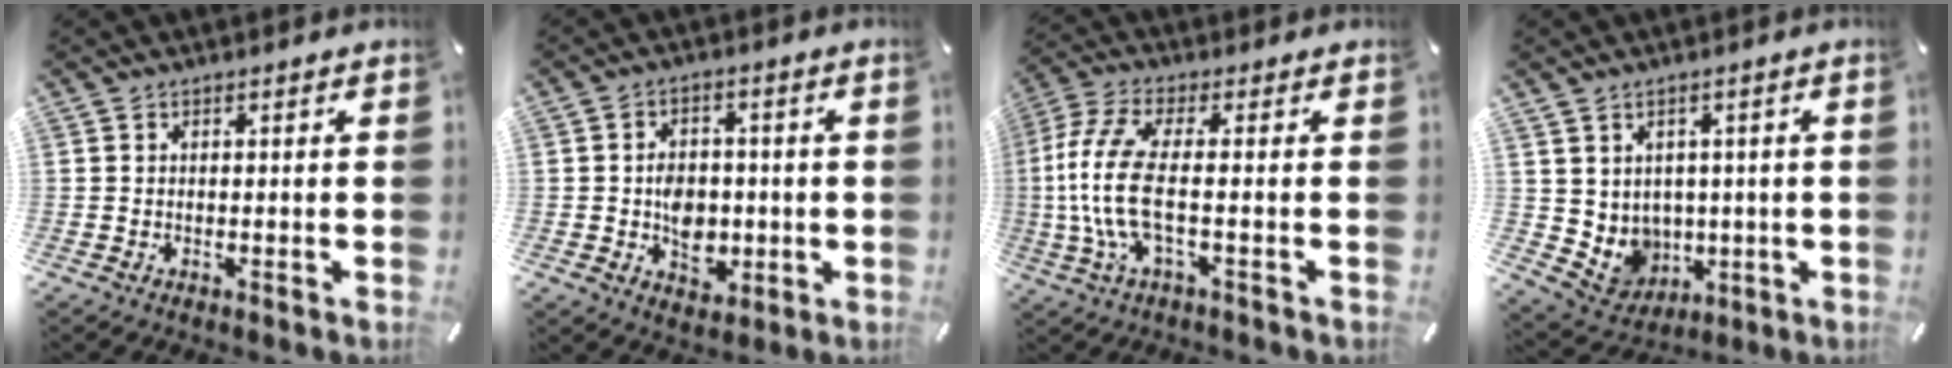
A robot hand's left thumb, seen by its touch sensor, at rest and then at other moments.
{"total": 8.0, "force": [-1.3, 6.5, 4.6], "torque": [-0.065, 0.009, -0.018]}
{"total": 11.8, "force": [-0.6, 3.5, 11.2], "torque": [-0.262, -0.023, -0.018]}
{"total": 6.5, "force": [2.3, 6.1, -0.1], "torque": [-0.031, -0.032, 0.052]}